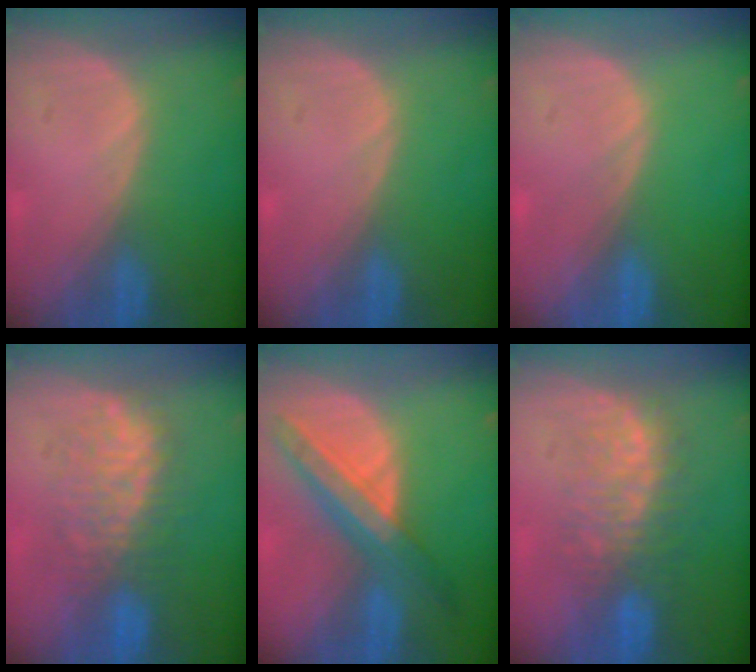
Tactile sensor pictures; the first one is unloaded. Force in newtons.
{"total": 0.0}
{"total": 0.0}
{"total": 7.7, "press": 7.7, "slide": 0.3}
{"total": 8.4, "press": 7.5, "slide": 3.8}
{"total": 7.8, "press": 7.7, "slide": 1.3}